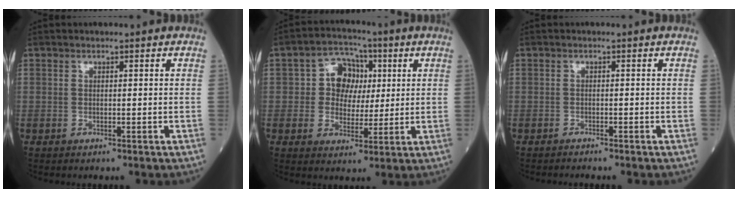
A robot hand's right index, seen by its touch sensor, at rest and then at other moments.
{"total": 7.1, "force": [1.3, 5.9, 3.7], "torque": [-0.063, 0.023, 0.024]}
{"total": 1.0, "force": [-0.9, -0.4, 0.2], "torque": [-0.003, 0.001, -0.012]}